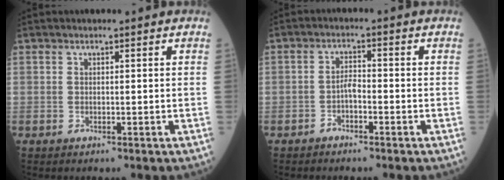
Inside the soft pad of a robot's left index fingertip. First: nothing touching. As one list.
[{"total": 2.2, "force": [-1.4, 0.8, 1.5], "torque": [-0.025, 0.005, -0.027]}]